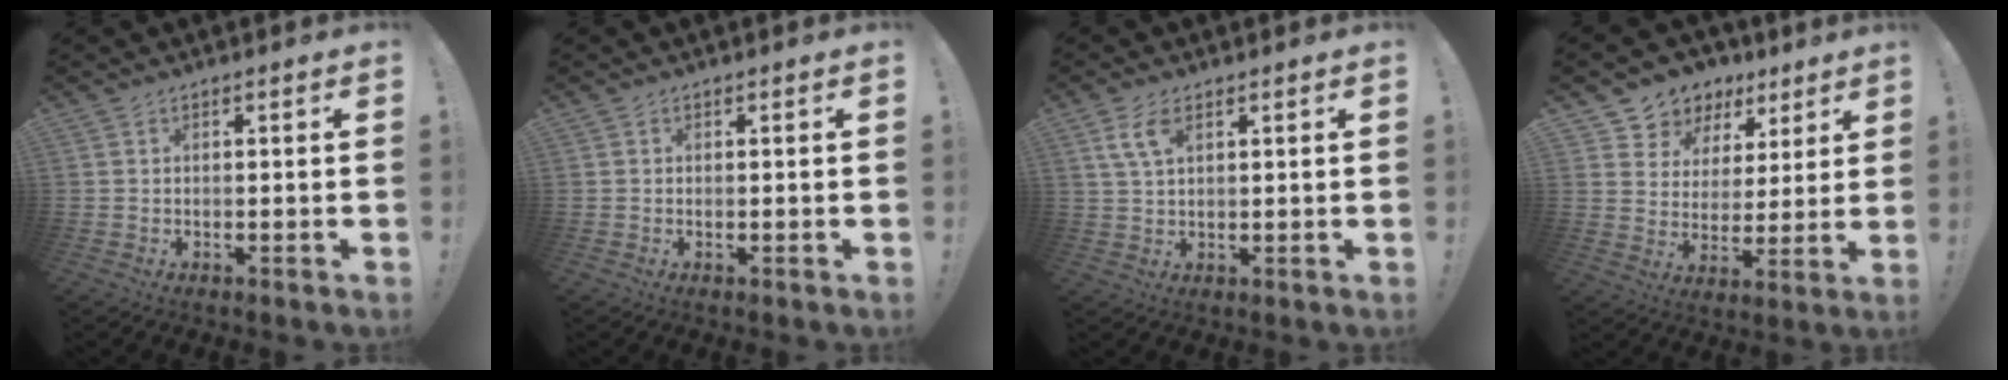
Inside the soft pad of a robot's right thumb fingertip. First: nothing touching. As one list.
[{"total": 0.0}, {"total": 5.7, "force": [2.5, 2.7, 4.4], "torque": [-0.088, -0.003, 0.046]}, {"total": 8.0, "force": [4.8, 6.3, 1.2], "torque": [-0.013, -0.044, 0.095]}]